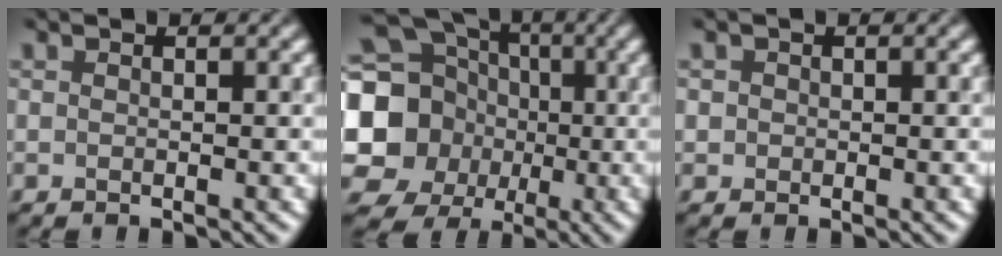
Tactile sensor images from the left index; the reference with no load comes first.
{"total": 18.5, "force": [-0.9, 17.3, 6.5], "torque": [-0.171, -0.004, -0.055]}
{"total": 0.9, "force": [0.3, 0.9, 0.0], "torque": [0.009, -0.001, -0.003]}